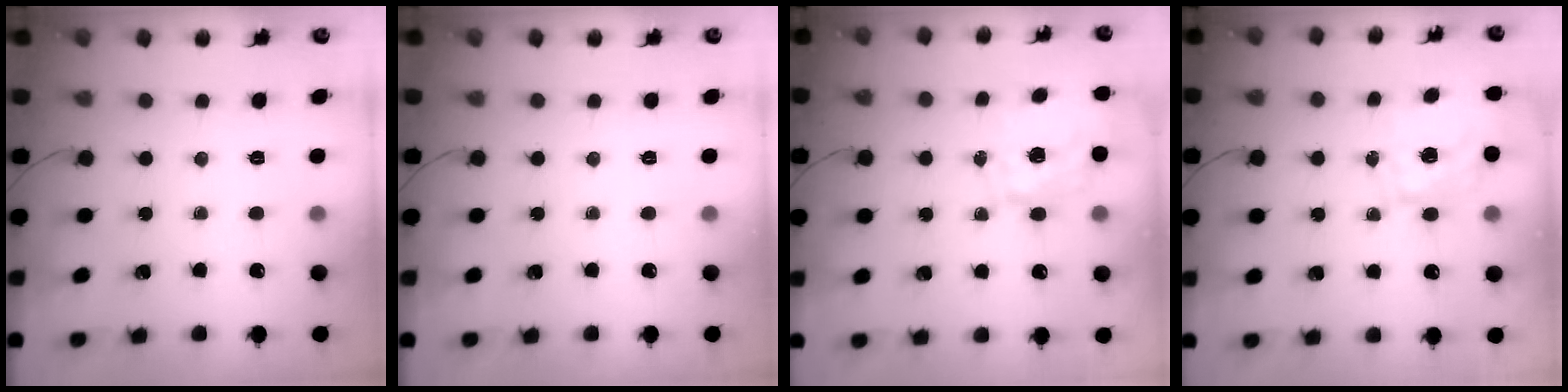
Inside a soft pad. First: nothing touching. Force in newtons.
{"total": 0.0}
{"total": 1.5, "press": 1.3, "slide": 0.8}
{"total": 1.4, "press": 1.2, "slide": 0.7}